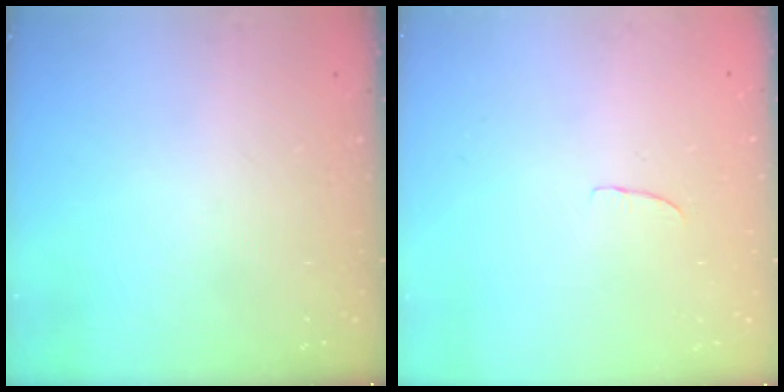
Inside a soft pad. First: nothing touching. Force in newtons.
{"total": 3.7, "press": 3.7, "slide": 0.3}